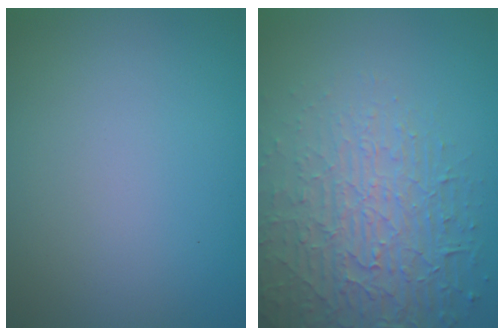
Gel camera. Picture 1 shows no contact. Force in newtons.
{"total": 6.4, "press": 5.0, "slide": 4.0}